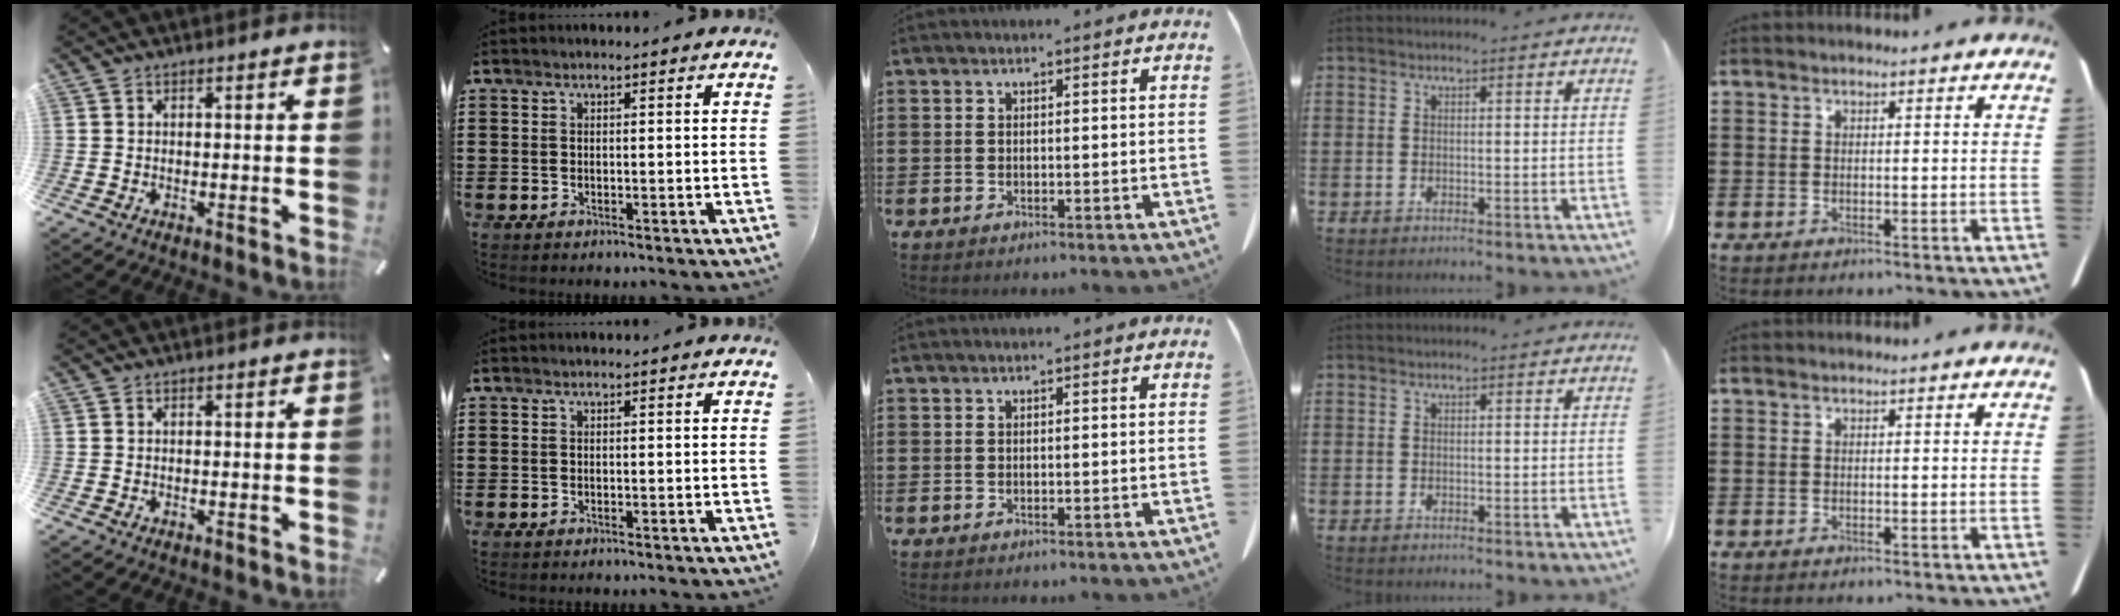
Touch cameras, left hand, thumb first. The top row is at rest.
{}